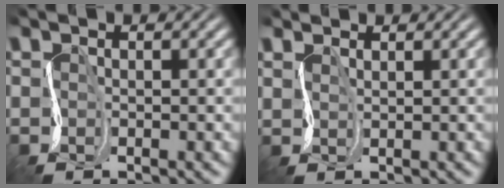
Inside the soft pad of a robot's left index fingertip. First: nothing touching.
{"total": 1.3, "force": [1.3, 0.1, -0.2], "torque": [0.002, 0.002, 0.030]}